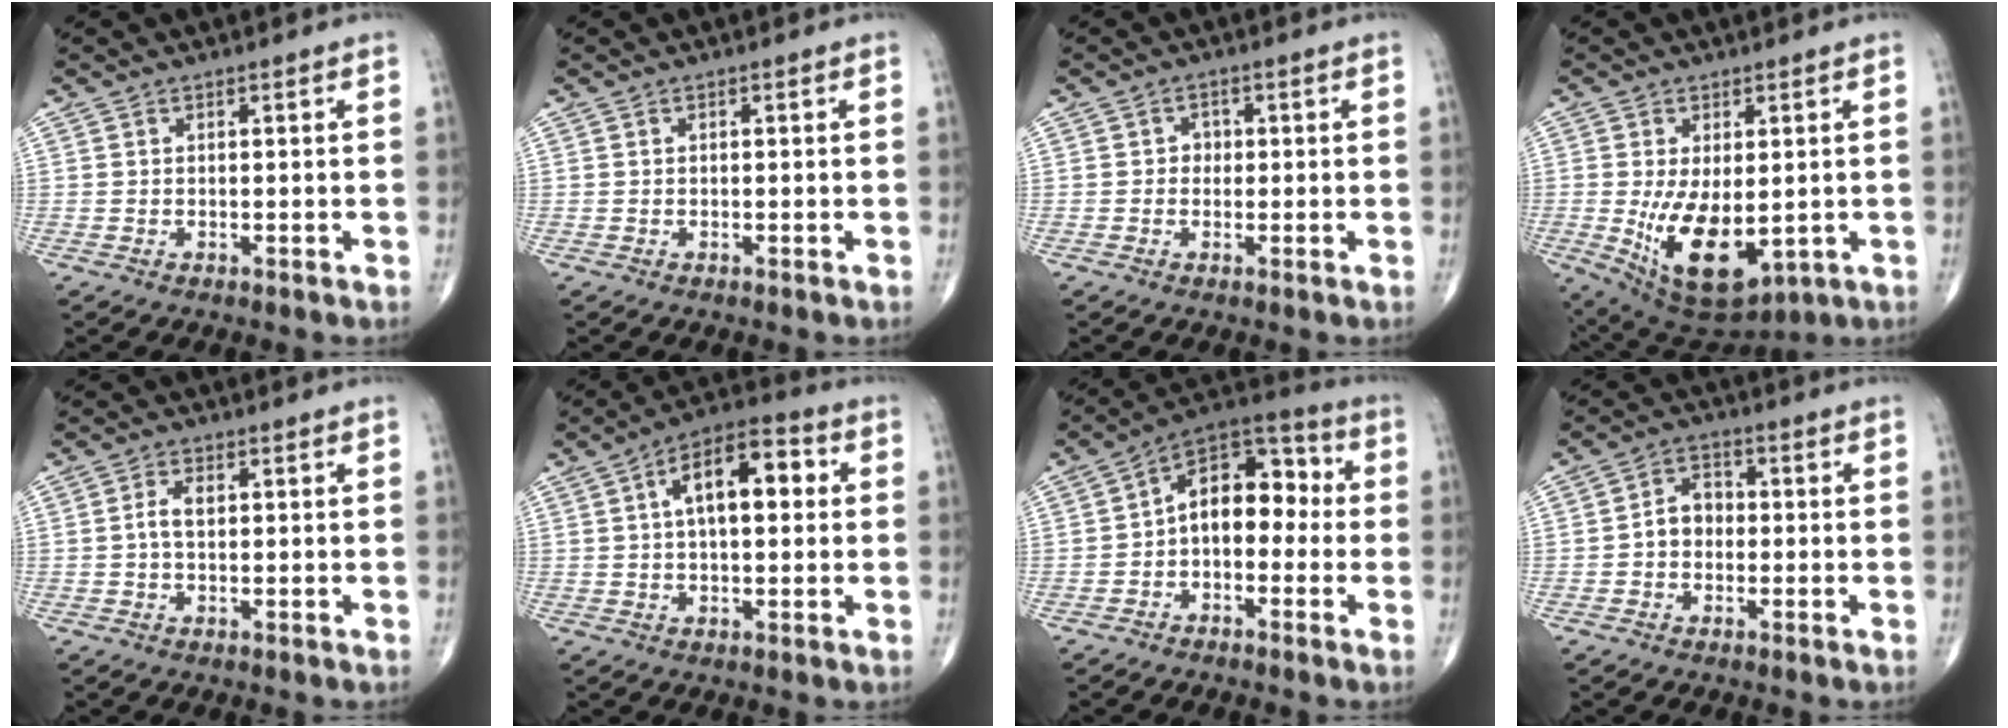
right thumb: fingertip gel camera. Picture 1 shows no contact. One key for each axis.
{"total": 0.0}
{"total": 1.8, "fx": 0.0, "fy": 1.6, "fz": 0.8, "tx": 0.004, "ty": 0.005, "tz": -0.007}
{"total": 13.6, "fx": -1.9, "fy": 7.1, "fz": 11.5, "tx": -0.190, "ty": -0.022, "tz": -0.004}
{"total": 2.7, "fx": 0.2, "fy": 1.5, "fz": 2.2, "tx": -0.047, "ty": 0.008, "tz": 0.002}
{"total": 12.4, "fx": 2.5, "fy": 6.0, "fz": 10.5, "tx": -0.156, "ty": 0.027, "tz": 0.031}
{"total": 12.4, "fx": -0.7, "fy": 7.9, "fz": 9.5, "tx": -0.110, "ty": 0.047, "tz": -0.030}
{"total": 5.0, "fx": -0.6, "fy": 3.9, "fz": 3.1, "tx": -0.034, "ty": 0.022, "tz": -0.021}